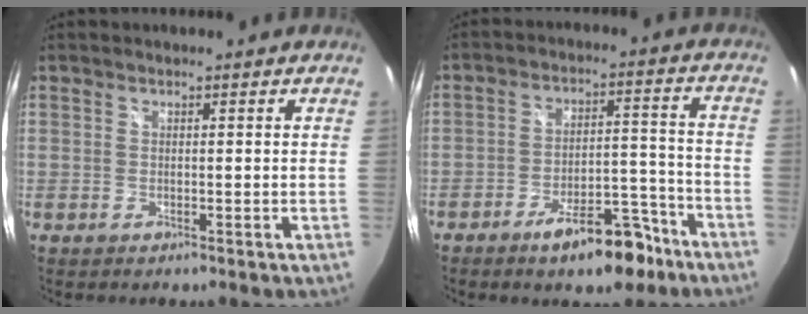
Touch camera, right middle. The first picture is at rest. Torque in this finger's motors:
{"motor_torque": [1.10, -1.04, 0.80, 0.20]}